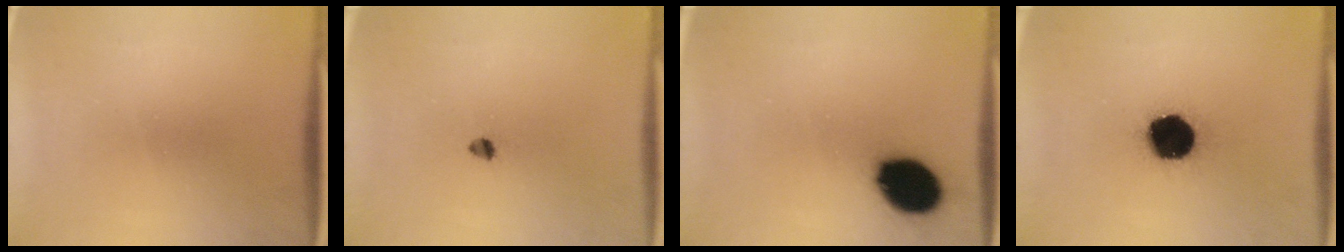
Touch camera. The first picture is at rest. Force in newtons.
{"total": 1.4}
{"total": 13.6}
{"total": 17.5}